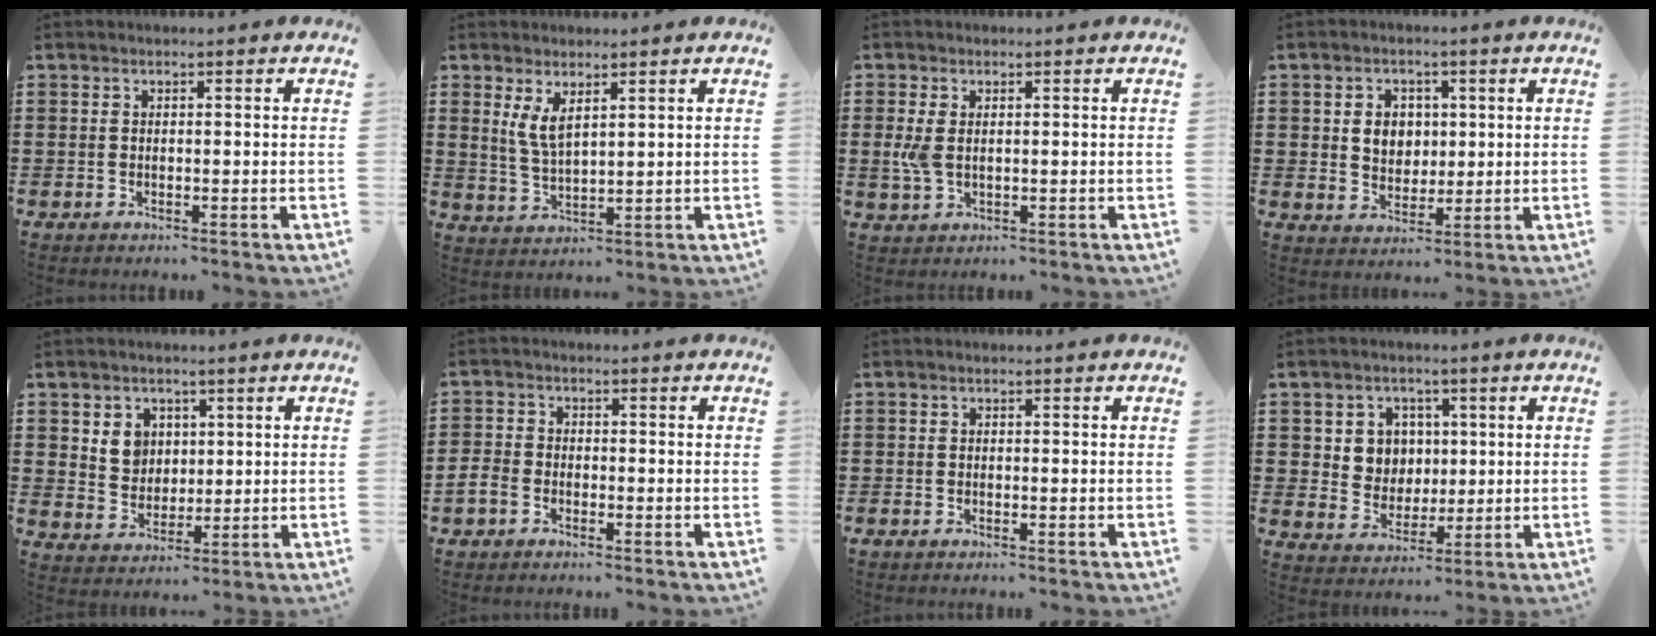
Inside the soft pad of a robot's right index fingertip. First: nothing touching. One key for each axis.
{"total": 4.2, "fx": 2.1, "fy": 1.5, "fz": 3.2, "tx": -0.084, "ty": -0.003, "tz": 0.033}
{"total": 3.7, "fx": 0.2, "fy": 2.1, "fz": 3.0, "tx": -0.083, "ty": -0.001, "tz": -0.003}
{"total": 4.3, "fx": 0.8, "fy": 3.8, "fz": 1.9, "tx": -0.043, "ty": 0.010, "tz": 0.009}
{"total": 4.5, "fx": 1.9, "fy": 4.0, "fz": 0.9, "tx": -0.029, "ty": 0.011, "tz": 0.032}
{"total": 2.3, "fx": -1.7, "fy": 1.3, "fz": 0.8, "tx": -0.031, "ty": -0.001, "tz": -0.038}
{"total": 0.5, "fx": -0.5, "fy": -0.2, "fz": -0.1, "tx": 0.002, "ty": -0.003, "tz": -0.010}
{"total": 5.4, "fx": 1.5, "fy": 5.0, "fz": 1.1, "tx": -0.048, "ty": 0.015, "tz": 0.027}